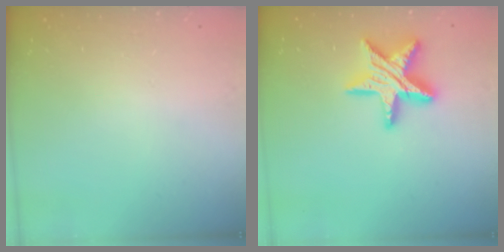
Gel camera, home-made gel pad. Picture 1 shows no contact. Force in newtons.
{"total": 17.3, "press": 17.2, "slide": 1.3}